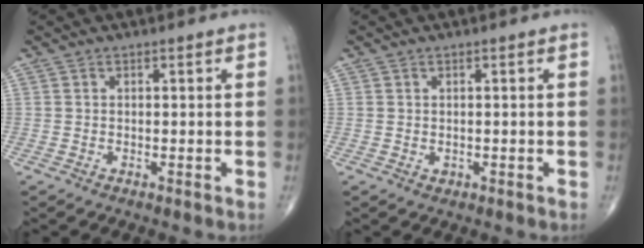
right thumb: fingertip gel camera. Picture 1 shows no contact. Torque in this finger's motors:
{"motor_torque": [0.01, 0.09, 0.32, 0.07, 0.00]}